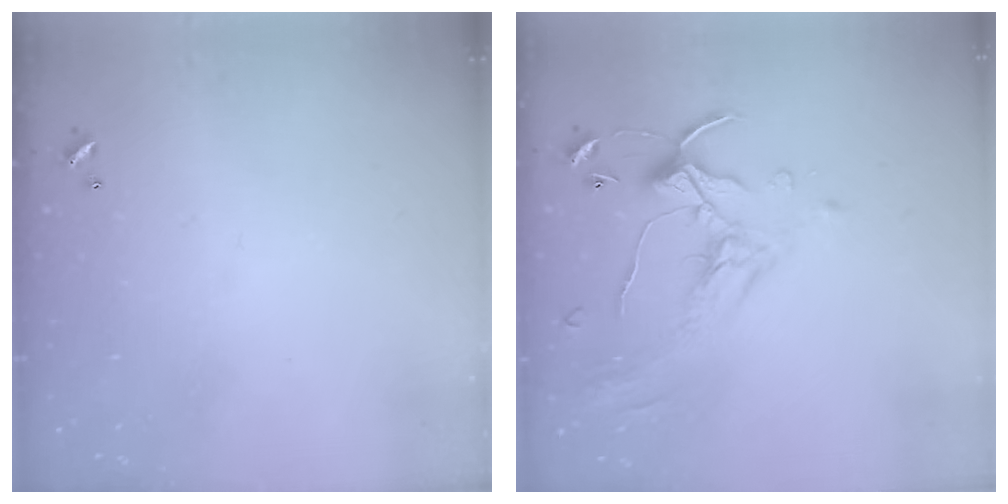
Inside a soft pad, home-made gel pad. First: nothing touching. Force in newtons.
{"total": 1.1, "press": 0.4, "slide": 1.0}